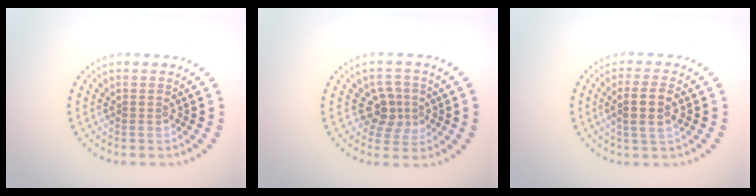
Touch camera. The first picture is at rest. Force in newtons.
{"total": 2.8, "press": 2.5, "slide": 1.3}
{"total": 3.0, "press": 2.8, "slide": 1.1}